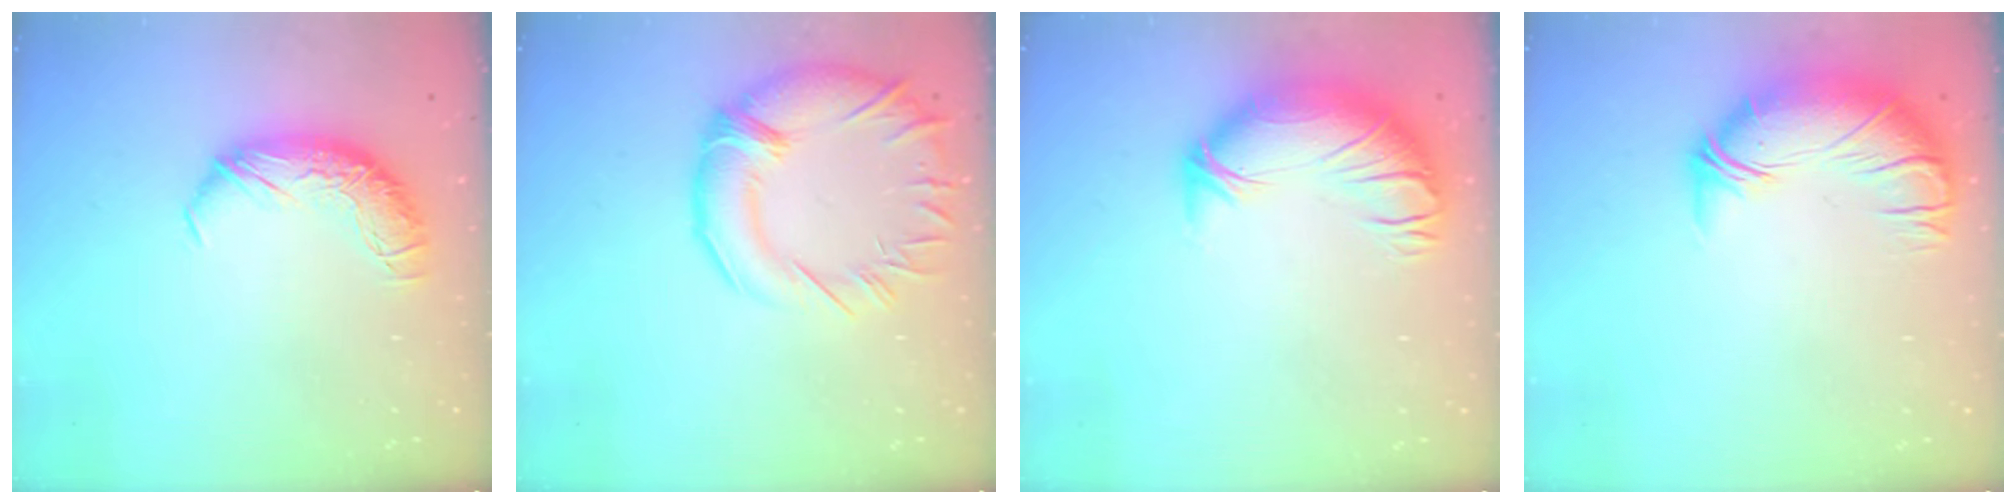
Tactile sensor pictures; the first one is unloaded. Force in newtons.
{"total": 7.7, "press": 6.9, "slide": 3.4}
{"total": 3.1, "press": 0.1, "slide": 3.1}
{"total": 2.7, "press": 0.3, "slide": 2.7}